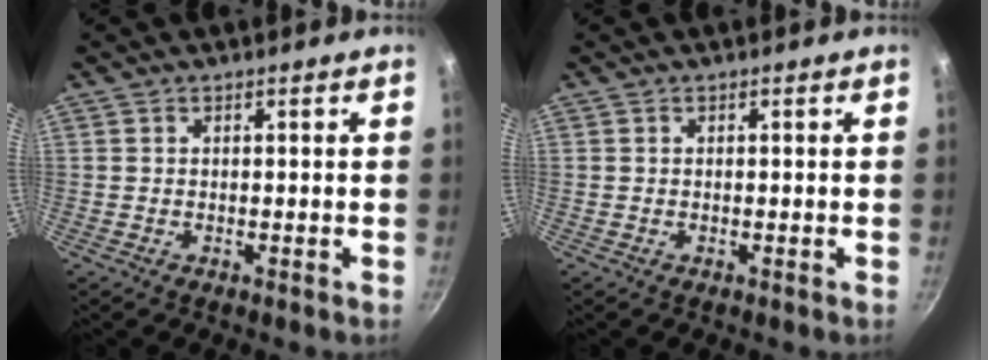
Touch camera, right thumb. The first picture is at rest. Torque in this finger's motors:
{"motor_torque": [-0.01, 0.01, -0.02, 0.03, 0.00]}